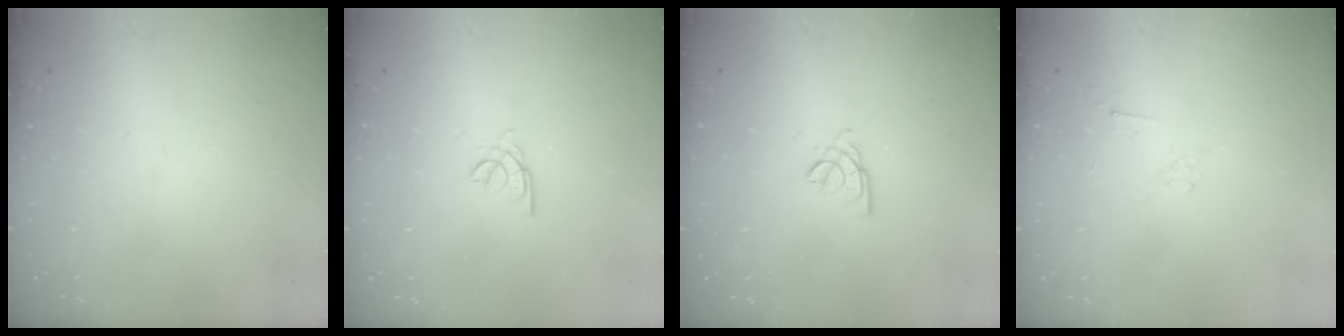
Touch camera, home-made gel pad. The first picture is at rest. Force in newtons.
{"total": 2.2, "press": 2.1, "slide": 0.6}
{"total": 3.0, "press": 2.9, "slide": 0.5}
{"total": 2.9, "press": 2.8, "slide": 0.8}